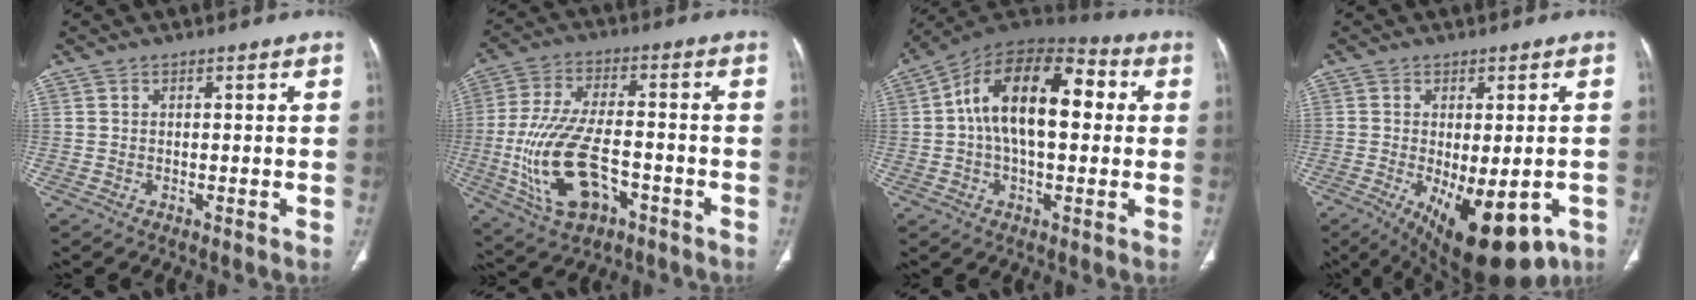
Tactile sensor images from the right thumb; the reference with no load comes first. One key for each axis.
{"total": 16.3, "fx": -4.9, "fy": 8.1, "fz": 13.2, "tx": -0.271, "ty": 0.020, "tz": -0.078}
{"total": 18.6, "fx": 2.3, "fy": 10.0, "fz": 15.6, "tx": -0.241, "ty": 0.039, "tz": 0.028}
{"total": 16.7, "fx": -7.2, "fy": 7.3, "fz": 13.1, "tx": -0.163, "ty": -0.012, "tz": -0.088}